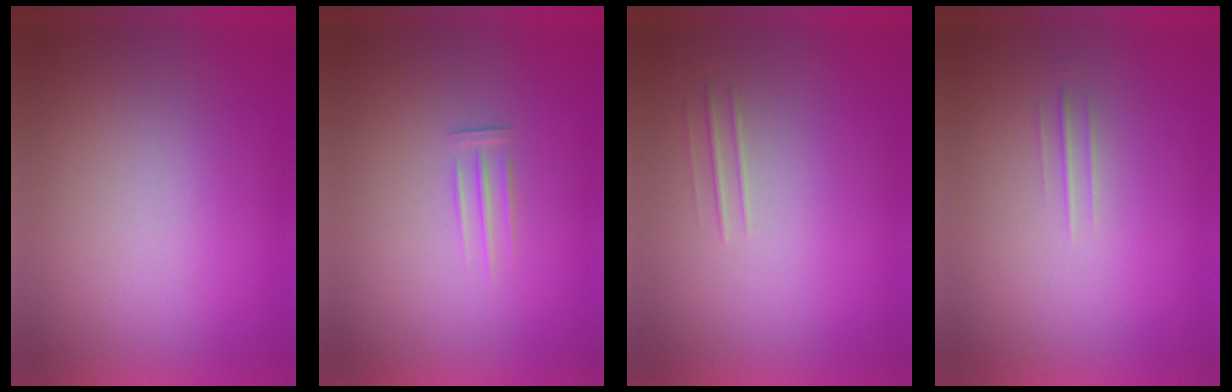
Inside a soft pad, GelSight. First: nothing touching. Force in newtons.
{"total": 1.7}
{"total": 1.5}
{"total": 1.5}